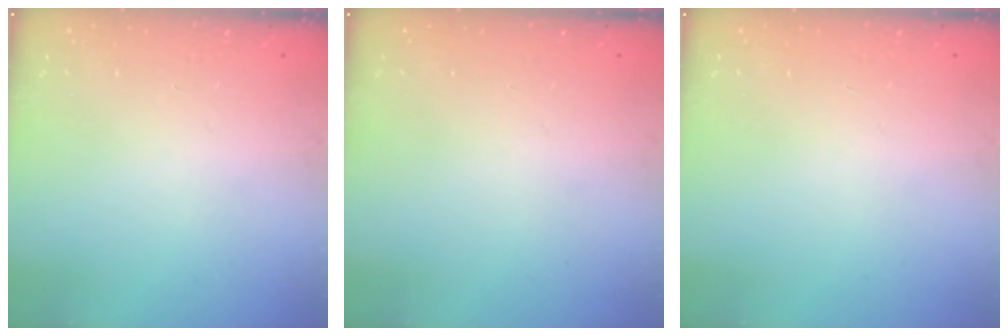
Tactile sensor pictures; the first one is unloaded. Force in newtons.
{"total": 0.0}
{"total": 0.0}